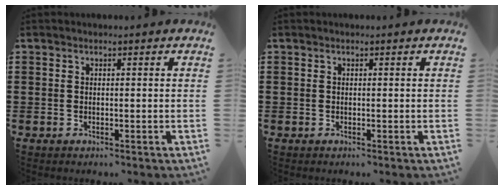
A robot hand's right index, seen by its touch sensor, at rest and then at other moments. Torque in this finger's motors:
{"motor_torque": [0.17, 1.09, 0.00, 0.01]}